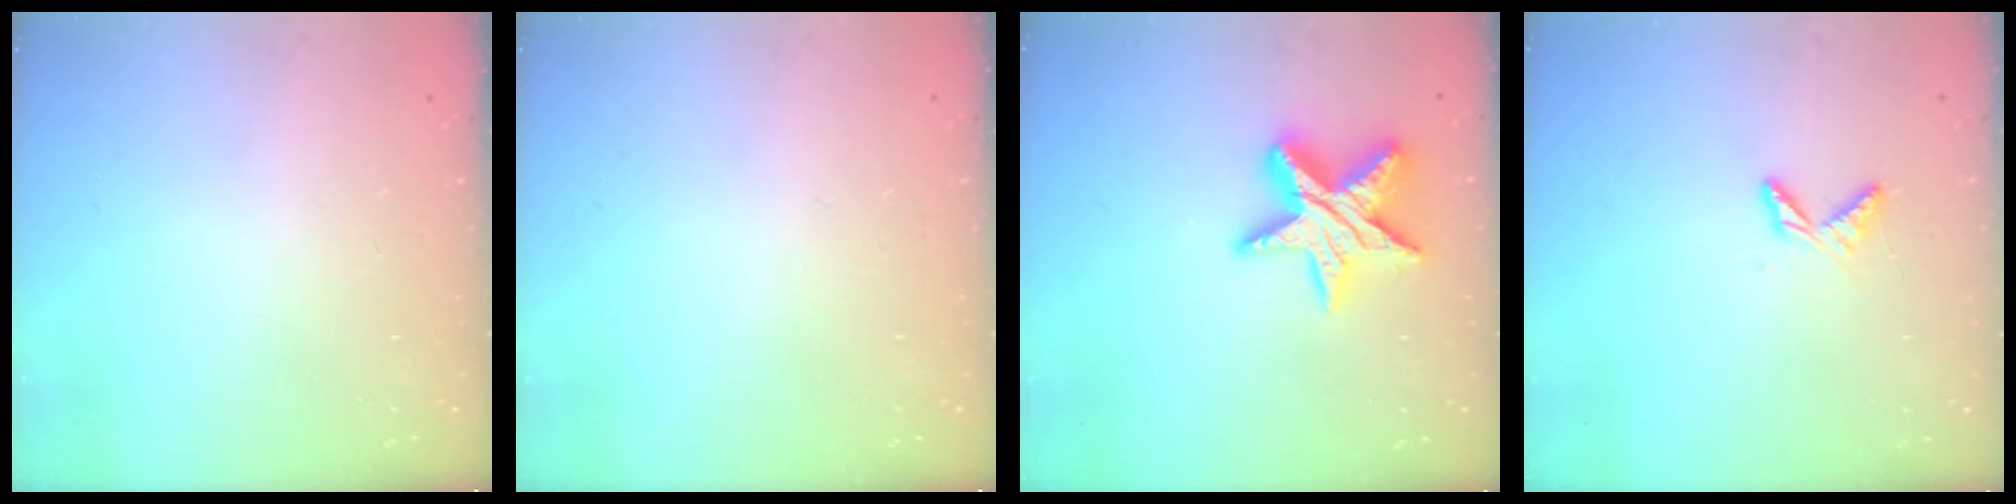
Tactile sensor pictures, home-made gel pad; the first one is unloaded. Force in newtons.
{"total": 0.0}
{"total": 15.0, "press": 14.9, "slide": 1.3}
{"total": 4.7, "press": 4.7, "slide": 0.4}